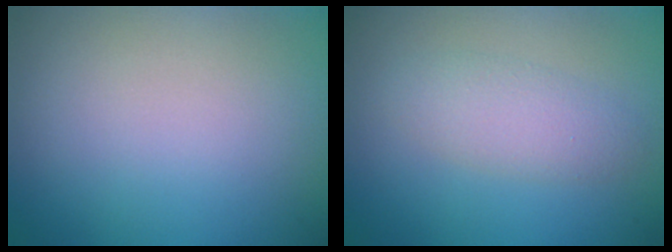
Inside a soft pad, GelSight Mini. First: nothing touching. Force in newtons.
{"total": 2.6, "press": 2.6, "slide": 0.1}